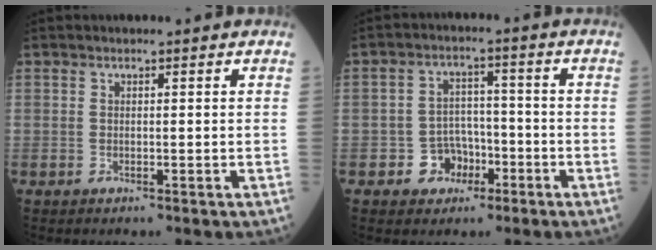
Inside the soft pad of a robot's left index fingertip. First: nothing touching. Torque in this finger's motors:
{"motor_torque": [0.56, 0.06, 0.19, 0.01]}